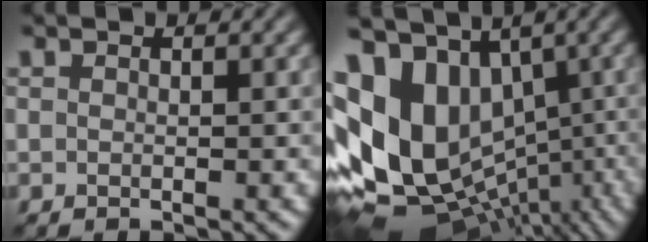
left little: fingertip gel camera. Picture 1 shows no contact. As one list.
[{"total": 14.9, "force": [1.2, 10.7, 10.2], "torque": [-0.201, -0.001, 0.053]}]